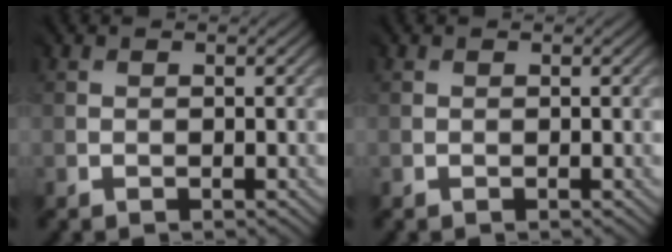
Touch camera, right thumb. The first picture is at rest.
{"total": 0.0}